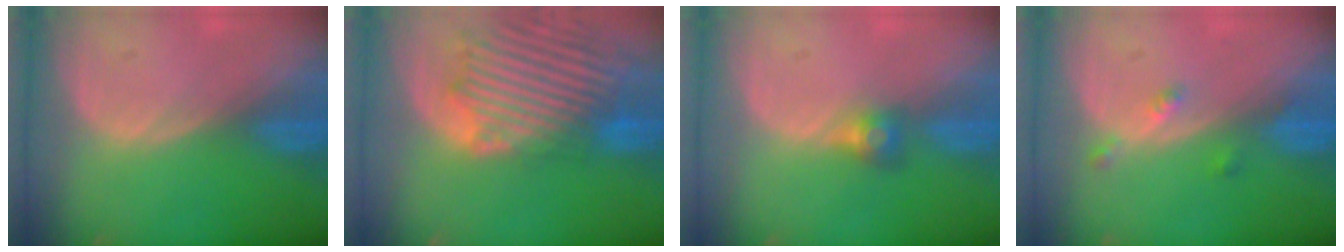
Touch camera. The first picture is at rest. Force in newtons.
{"total": 14.1, "press": 12.0, "slide": 7.4}
{"total": 2.8, "press": 2.6, "slide": 1.0}
{"total": 2.4, "press": 2.0, "slide": 1.3}